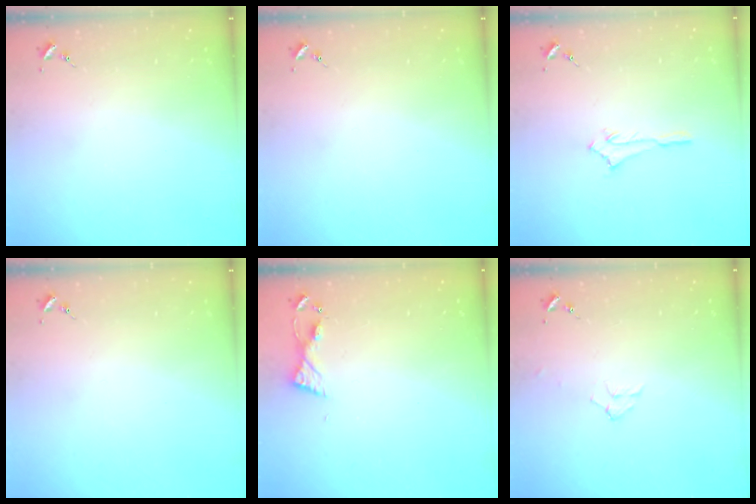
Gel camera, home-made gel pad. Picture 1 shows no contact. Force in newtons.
{"total": 0.0}
{"total": 2.6, "press": 2.6, "slide": 0.3}
{"total": 0.0}
{"total": 5.1, "press": 5.1, "slide": 0.5}
{"total": 7.0, "press": 7.0, "slide": 1.0}